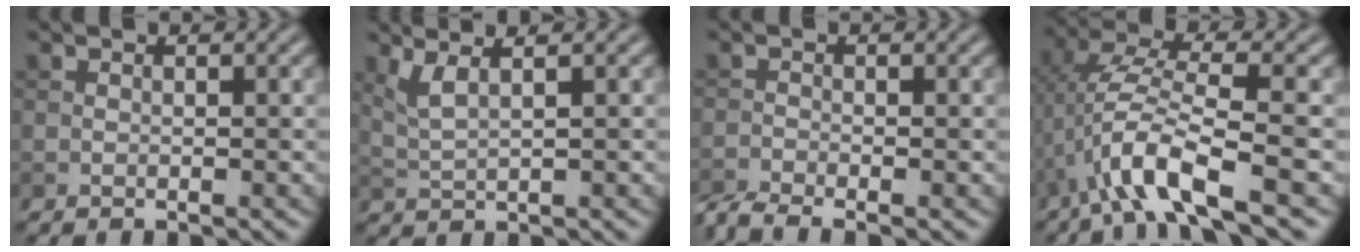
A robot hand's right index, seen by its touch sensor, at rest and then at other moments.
{"total": 2.6, "force": [1.3, 0.7, 2.2], "torque": [-0.046, 0.000, 0.032]}
{"total": 3.1, "force": [-2.7, 0.5, 1.5], "torque": [-0.033, -0.012, -0.063]}
{"total": 6.6, "force": [-2.9, 1.4, 5.8], "torque": [-0.117, 0.008, -0.061]}